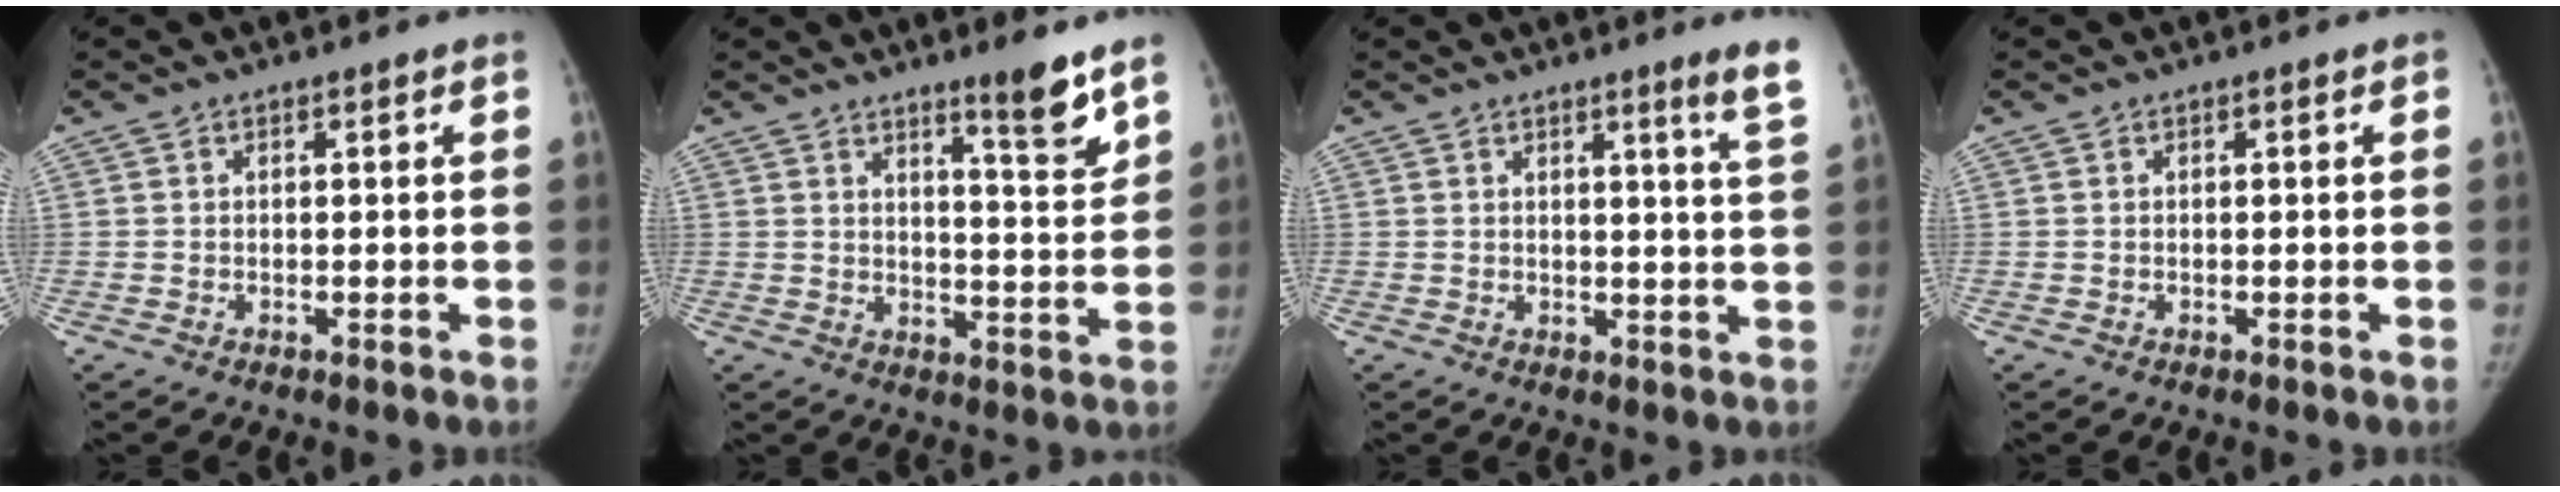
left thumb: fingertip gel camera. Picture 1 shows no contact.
{"total": 7.7, "force": [5.6, 0.6, 5.2], "torque": [-0.061, -0.050, 0.085]}
{"total": 5.2, "force": [3.5, -0.9, 3.8], "torque": [-0.051, -0.032, 0.040]}
{"total": 0.0}